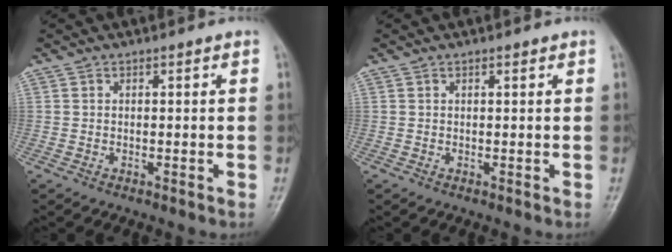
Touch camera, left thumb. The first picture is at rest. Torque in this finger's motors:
{"motor_torque": [-0.03, 0.01, -0.16, 0.17, -0.02]}